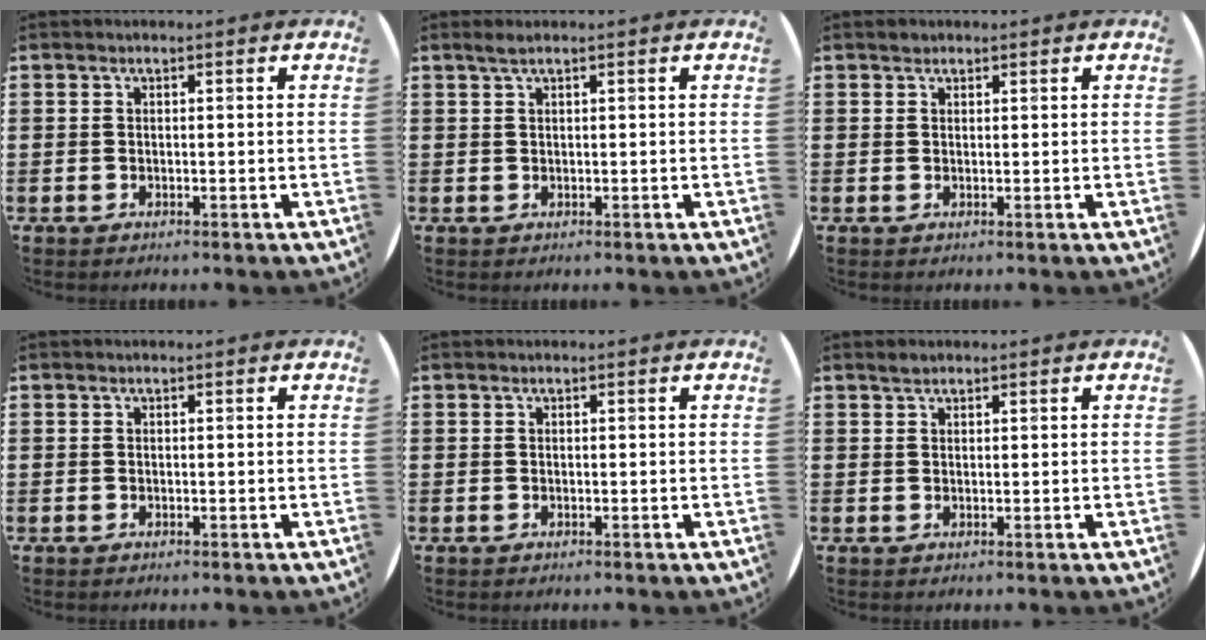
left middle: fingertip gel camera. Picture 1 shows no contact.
{"total": 1.0, "force": [0.7, 0.0, 0.8], "torque": [-0.013, 0.003, 0.011]}
{"total": 0.8, "force": [0.7, 0.3, 0.0], "torque": [0.008, -0.001, 0.012]}
{"total": 0.0}
{"total": 0.0}
{"total": 1.0, "force": [1.0, 0.3, 0.2], "torque": [0.003, 0.000, 0.016]}